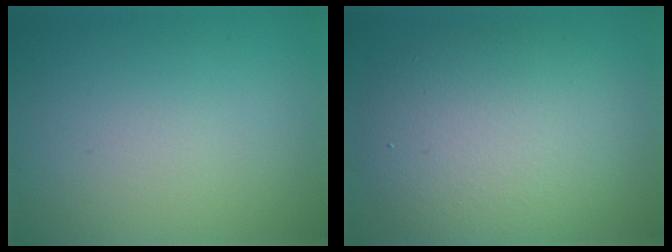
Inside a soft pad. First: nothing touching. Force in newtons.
{"total": 7.6, "press": 7.6, "slide": 0.4}